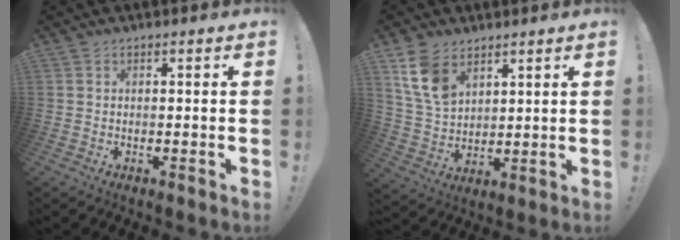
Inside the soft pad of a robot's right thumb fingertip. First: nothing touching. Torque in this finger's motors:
{"motor_torque": [0.13, 0.67, 0.82, 0.69, 0.07]}